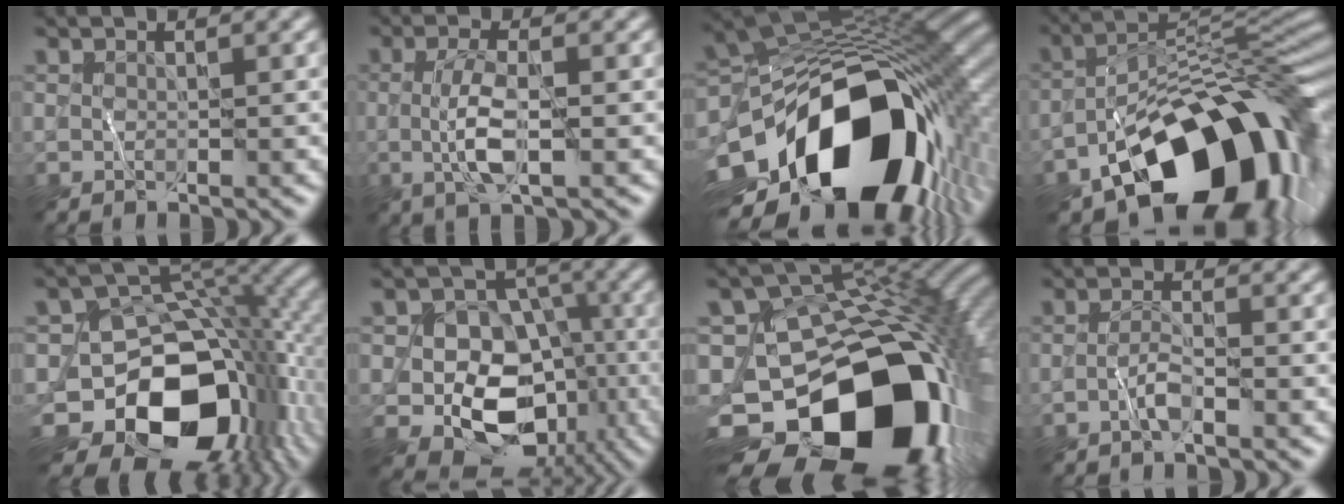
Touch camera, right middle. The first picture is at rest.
{"total": 3.8, "force": [-0.2, 0.9, 3.6], "torque": [-0.075, -0.005, -0.008]}
{"total": 19.2, "force": [-6.9, 12.0, 13.3], "torque": [-0.241, -0.030, -0.097]}
{"total": 16.5, "force": [-8.6, 8.4, 11.3], "torque": [-0.144, 0.003, -0.149]}
{"total": 15.0, "force": [-5.9, 10.7, 8.6], "torque": [-0.123, -0.025, -0.094]}
{"total": 10.5, "force": [-3.0, 8.0, 6.1], "torque": [-0.068, -0.010, -0.056]}
{"total": 18.5, "force": [-7.7, 12.6, 11.2], "torque": [-0.175, -0.039, -0.109]}
{"total": 1.5, "force": [-0.8, 0.1, 1.3], "torque": [-0.025, 0.004, -0.022]}